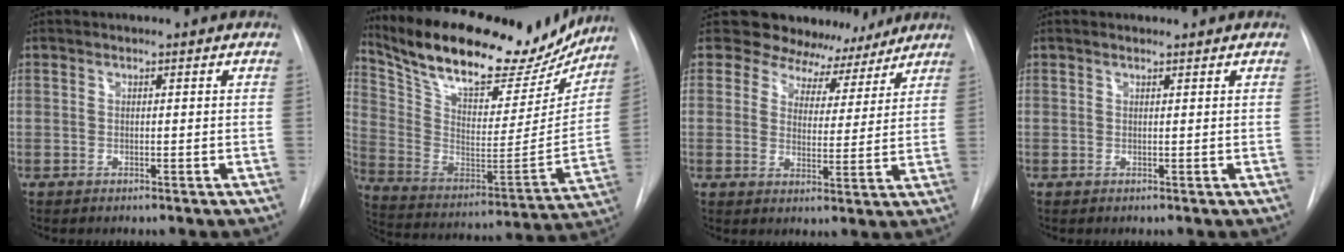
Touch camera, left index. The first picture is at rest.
{"total": 27.5, "force": [22.9, 8.6, 12.6], "torque": [-0.218, -0.006, 0.340]}
{"total": 9.6, "force": [8.3, 4.7, 0.8], "torque": [0.010, -0.002, 0.100]}
{"total": 1.0, "force": [1.0, 0.1, 0.3], "torque": [-0.009, 0.011, 0.018]}